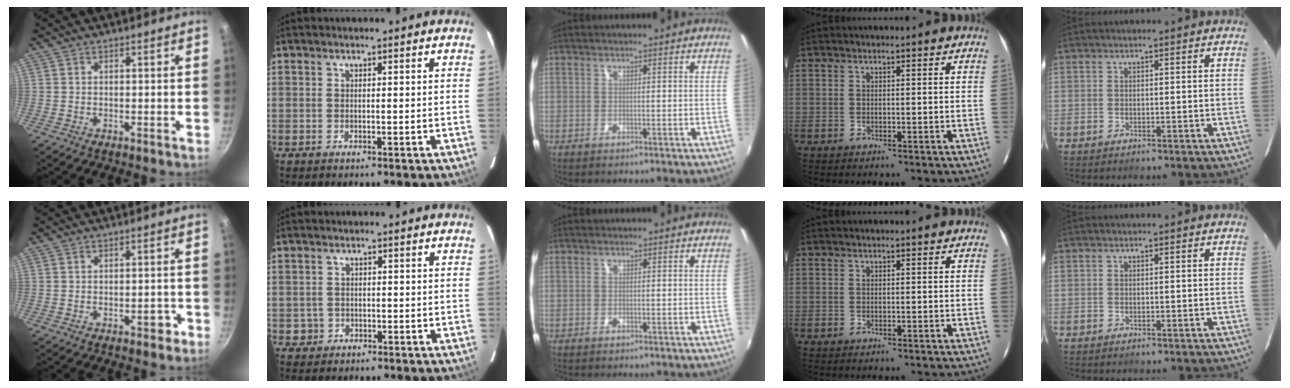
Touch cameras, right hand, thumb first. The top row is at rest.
{"thumb": {"total": 2.6, "force": [-1.3, 1.4, 1.8], "torque": [-0.007, 0.017, -0.014]}, "index": {"total": 2.2, "force": [-0.6, 2.1, 0.0], "torque": [0.000, 0.010, -0.004]}}